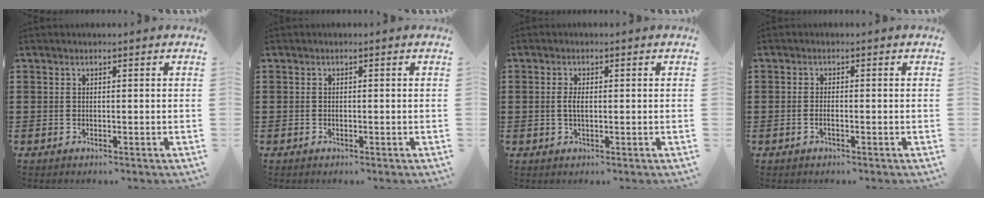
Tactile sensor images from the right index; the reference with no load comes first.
{"total": 0.0}
{"total": 2.2, "force": [0.0, 0.9, 2.0], "torque": [-0.047, -0.002, -0.003]}
{"total": 0.9, "force": [-0.4, 0.1, 0.8], "torque": [-0.017, -0.007, -0.005]}